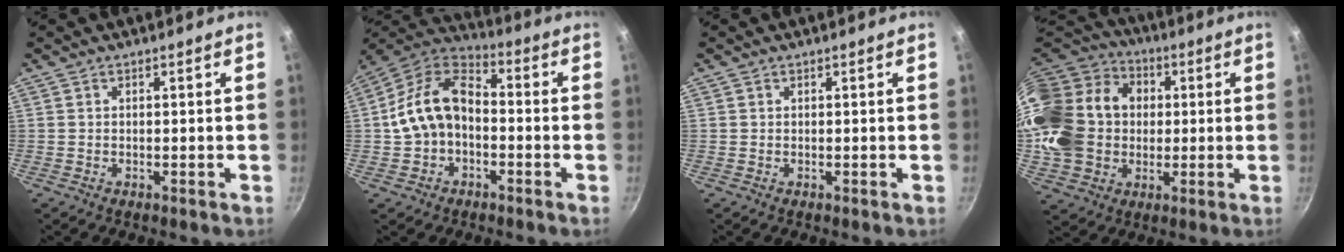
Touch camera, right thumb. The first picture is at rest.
{"total": 13.4, "force": [-1.5, 9.4, 9.5], "torque": [-0.151, 0.051, -0.040]}
{"total": 0.0}
{"total": 24.7, "force": [1.8, 20.0, 14.4], "torque": [-0.274, 0.045, 0.040]}